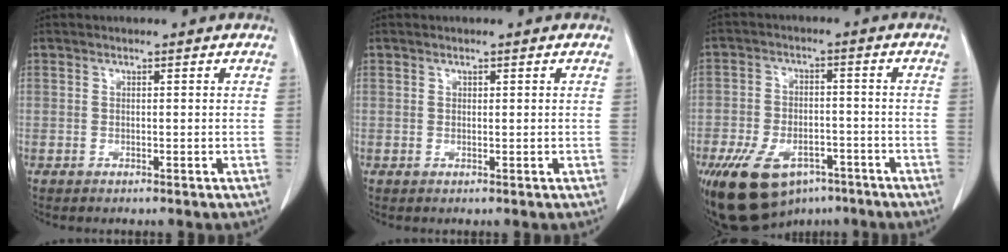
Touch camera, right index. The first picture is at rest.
{"total": 1.0, "force": [0.3, 0.8, 0.5], "torque": [-0.015, 0.007, 0.008]}
{"total": 16.8, "force": [-10.2, 9.2, 9.6], "torque": [-0.203, -0.001, -0.160]}